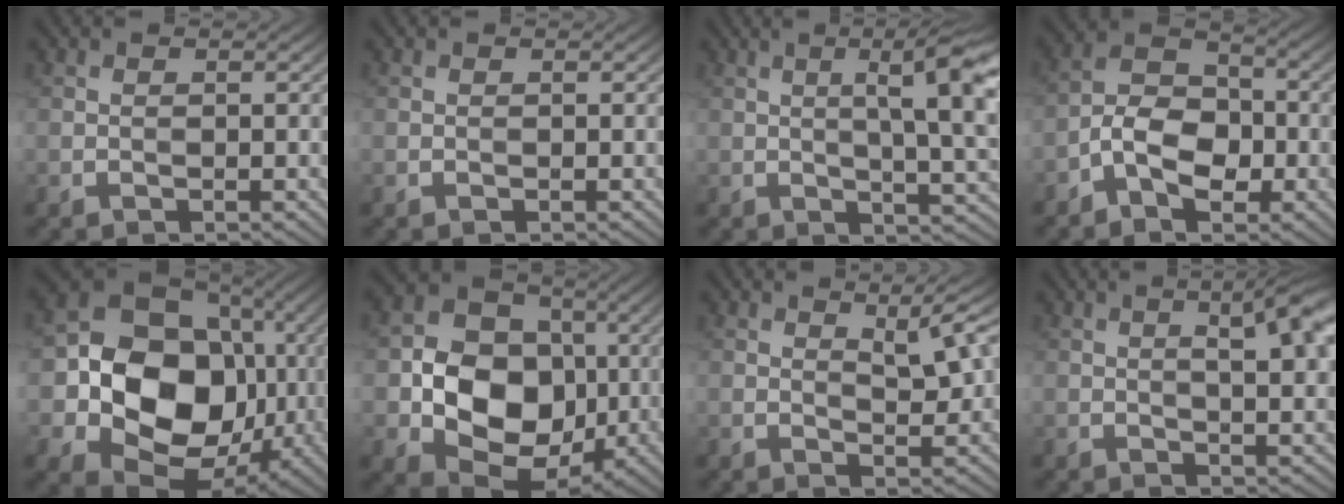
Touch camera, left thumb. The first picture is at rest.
{"total": 0.0}
{"total": 8.8, "force": [1.8, 1.7, 8.4], "torque": [-0.118, 0.011, 0.026]}
{"total": 7.0, "force": [-3.1, 4.1, 4.7], "torque": [-0.085, 0.009, -0.069]}
{"total": 16.5, "force": [-0.8, 13.0, 10.0], "torque": [-0.170, -0.032, -0.012]}
{"total": 13.4, "force": [-1.5, 10.5, 8.2], "torque": [-0.148, -0.013, -0.032]}
{"total": 4.8, "force": [2.4, 1.3, 4.0], "torque": [-0.069, -0.002, 0.043]}
{"total": 8.6, "force": [2.7, 2.3, 7.9], "torque": [-0.101, 0.013, 0.032]}